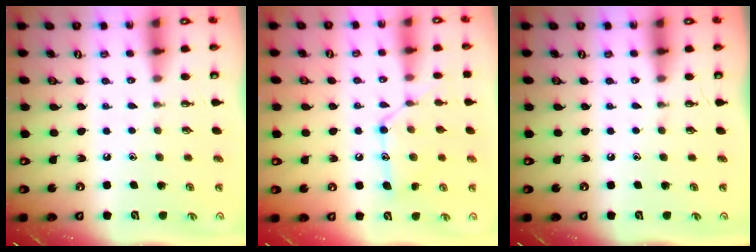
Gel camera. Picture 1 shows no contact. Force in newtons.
{"total": 13.8, "press": 13.7, "slide": 1.0}
{"total": 0.0}